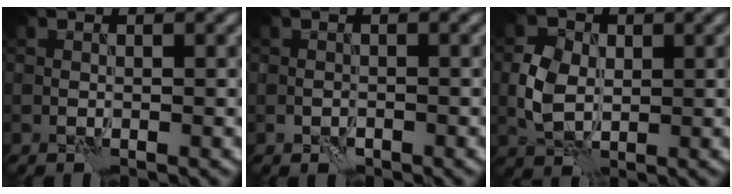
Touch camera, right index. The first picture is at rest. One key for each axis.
{"total": 1.2, "fx": -0.9, "fy": 0.7, "fz": 0.4, "tx": -0.007, "ty": -0.001, "tz": -0.017}
{"total": 4.0, "fx": 0.0, "fy": 3.1, "fz": 2.5, "tx": -0.051, "ty": 0.005, "tz": -0.002}